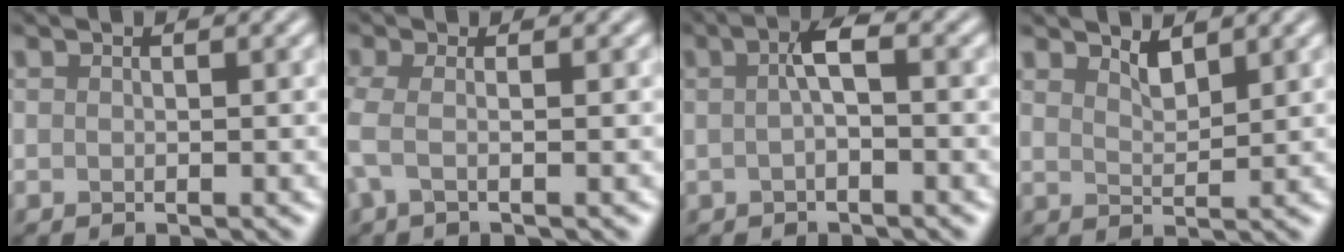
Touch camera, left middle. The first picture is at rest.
{"total": 1.1, "force": [-0.6, -0.2, 1.0], "torque": [-0.040, -0.004, -0.005]}
{"total": 1.3, "force": [0.0, -0.2, 1.2], "torque": [-0.046, 0.014, 0.014]}
{"total": 1.5, "force": [1.4, -0.3, -0.3], "torque": [-0.014, 0.008, 0.042]}